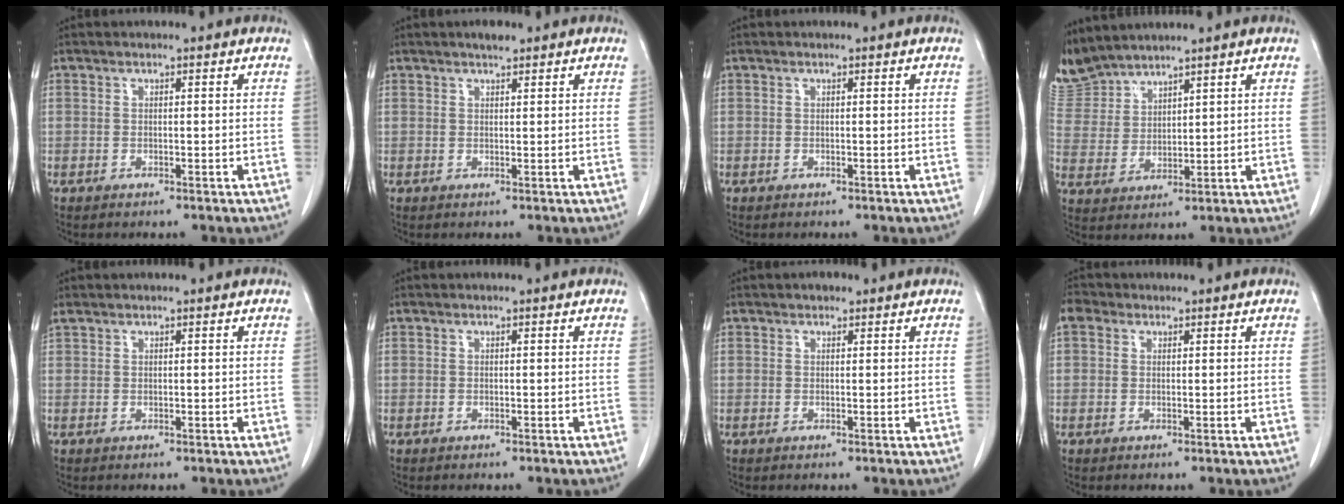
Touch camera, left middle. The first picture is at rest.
{"total": 1.7, "force": [1.3, 0.4, 0.9], "torque": [-0.020, 0.002, 0.024]}
{"total": 0.0}
{"total": 7.7, "force": [7.6, 1.0, 0.4], "torque": [-0.027, 0.010, 0.170]}
{"total": 0.7, "force": [0.7, 0.1, 0.1], "torque": [-0.017, 0.012, 0.023]}
{"total": 0.0}
{"total": 1.1, "force": [0.8, 0.5, 0.4], "torque": [-0.009, 0.004, 0.011]}
{"total": 2.3, "force": [1.1, 1.8, 0.9], "torque": [-0.021, 0.017, 0.018]}